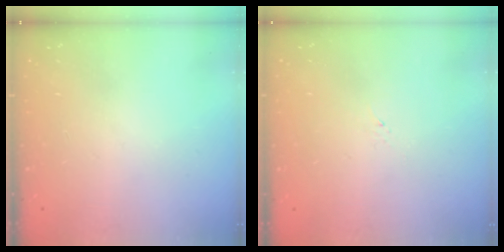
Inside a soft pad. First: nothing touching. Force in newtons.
{"total": 1.2, "press": 1.1, "slide": 0.2}